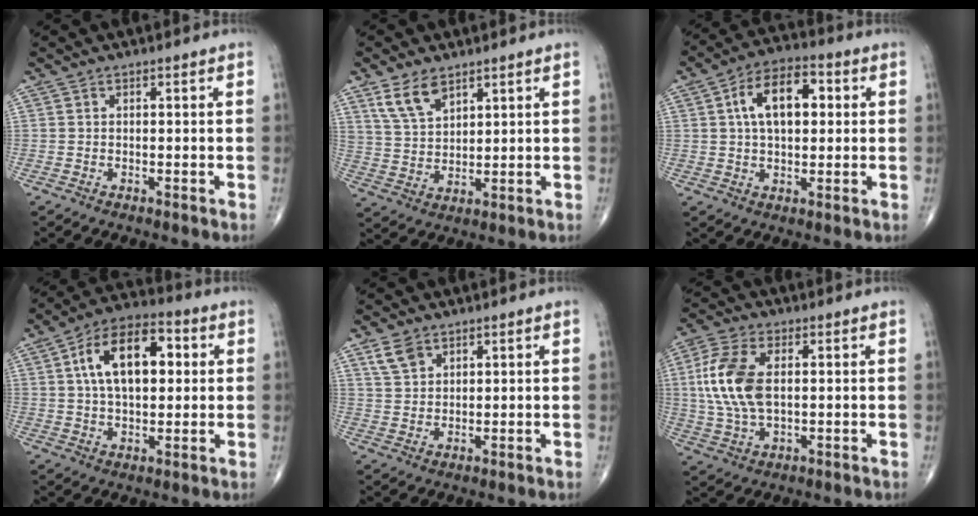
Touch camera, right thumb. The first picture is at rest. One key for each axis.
{"total": 7.3, "fx": 4.7, "fy": 3.7, "fz": 4.1, "tx": -0.067, "ty": -0.021, "tz": 0.101}
{"total": 11.8, "fx": 2.4, "fy": 6.6, "fz": 9.5, "tx": -0.142, "ty": 0.018, "tz": 0.033}
{"total": 15.4, "fx": 3.2, "fy": 8.5, "fz": 12.4, "tx": -0.190, "ty": 0.018, "tz": 0.048}
{"total": 4.4, "fx": 2.7, "fy": 3.0, "fz": 1.7, "tx": -0.020, "ty": -0.011, "tz": 0.057}
{"total": 13.0, "fx": 1.7, "fy": 7.1, "fz": 10.8, "tx": -0.237, "ty": 0.003, "tz": 0.033}